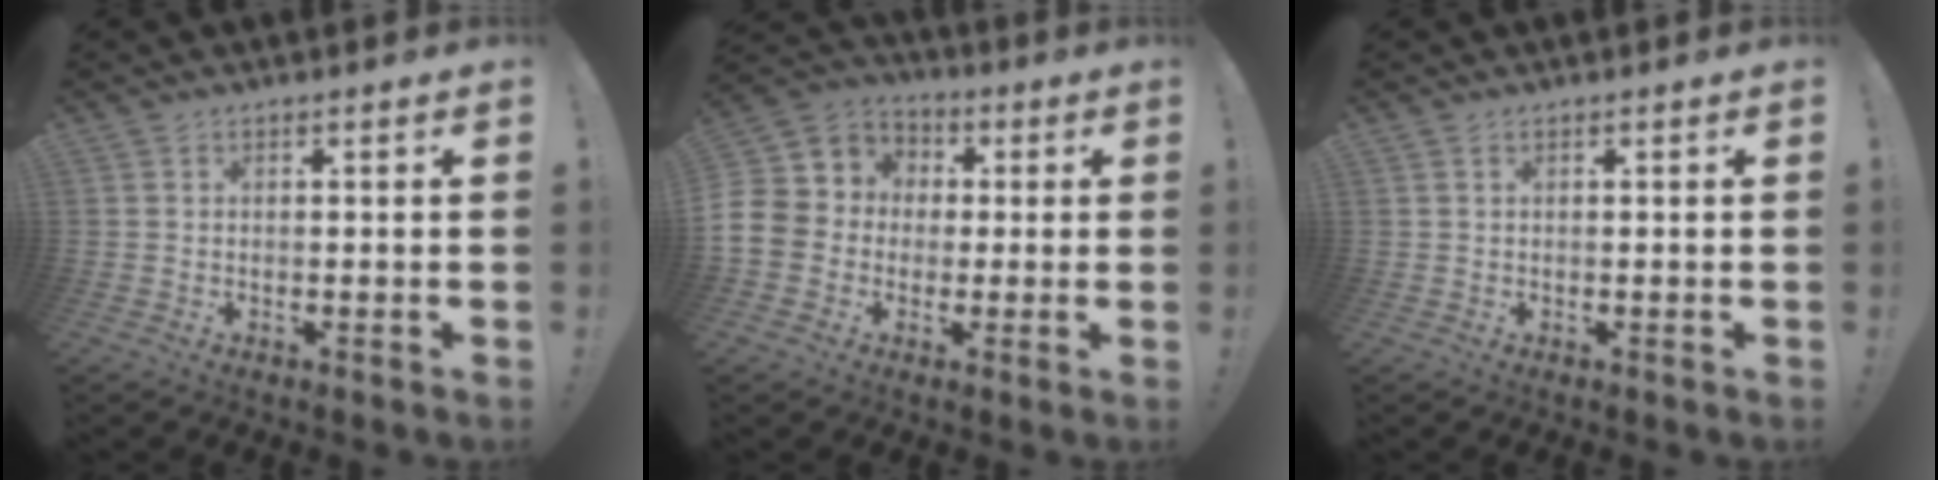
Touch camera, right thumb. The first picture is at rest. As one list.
[{"total": 10.7, "force": [-1.4, 10.0, 3.7], "torque": [-0.065, 0.018, -0.020]}, {"total": 0.0}]